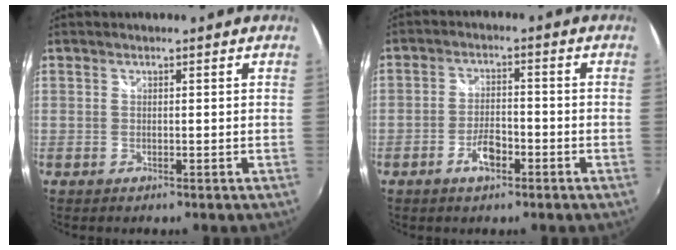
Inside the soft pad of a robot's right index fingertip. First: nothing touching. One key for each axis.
{"total": 4.7, "fx": -2.6, "fy": 2.1, "fz": 3.3, "tx": -0.072, "ty": 0.003, "tz": -0.045}